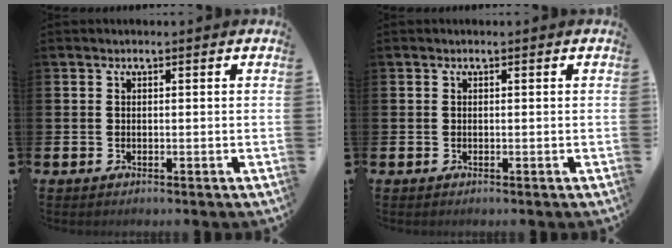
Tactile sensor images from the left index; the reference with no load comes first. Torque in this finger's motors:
{"motor_torque": [0.00, 0.00, 0.00, 0.00]}